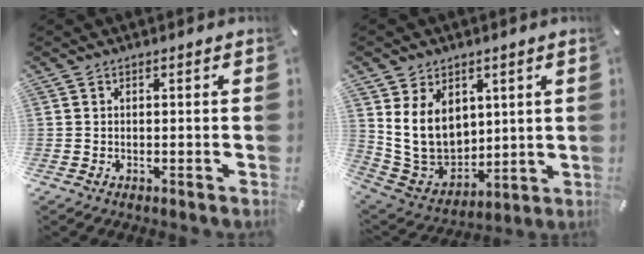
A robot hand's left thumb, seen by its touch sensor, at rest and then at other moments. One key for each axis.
{"total": 13.3, "fx": 4.3, "fy": 10.9, "fz": 6.4, "tx": -0.139, "ty": -0.027, "tz": 0.088}